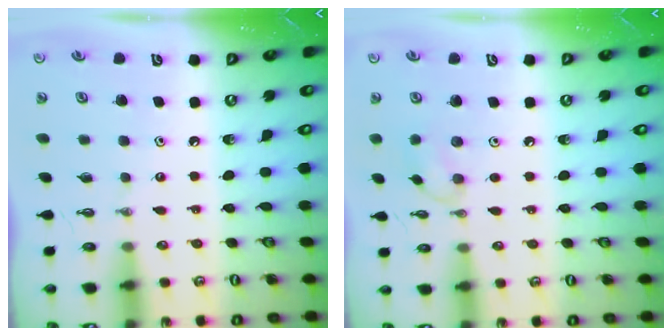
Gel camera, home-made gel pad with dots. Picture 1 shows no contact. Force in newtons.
{"total": 6.8, "press": 6.8, "slide": 0.7}